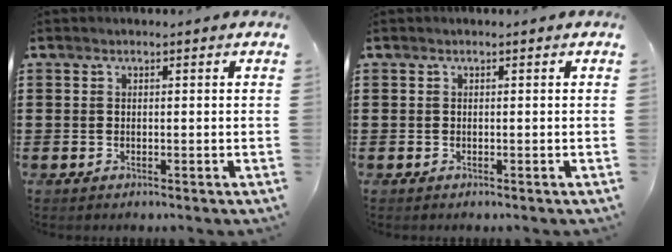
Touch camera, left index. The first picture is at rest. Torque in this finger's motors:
{"motor_torque": [0.00, 0.00, 0.00, 0.01]}